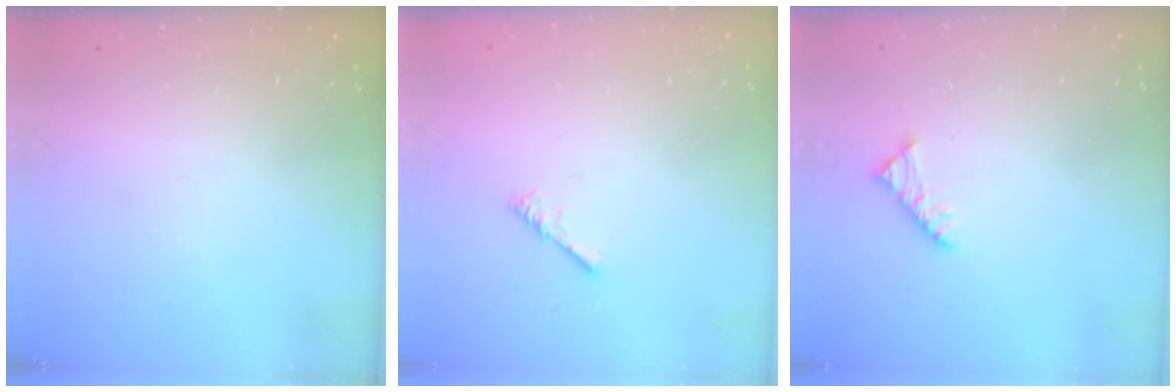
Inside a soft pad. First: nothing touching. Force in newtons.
{"total": 0.9, "press": 0.9, "slide": 0.3}
{"total": 5.2, "press": 5.1, "slide": 0.8}